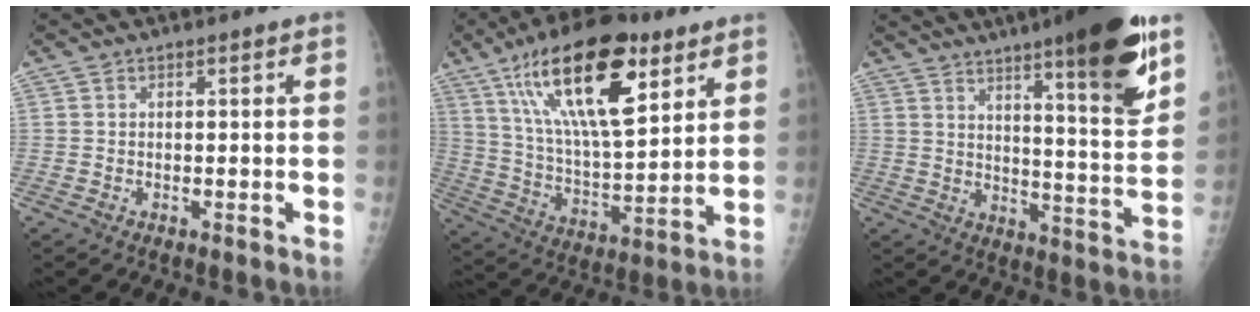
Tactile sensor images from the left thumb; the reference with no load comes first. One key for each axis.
{"total": 23.3, "fx": 11.7, "fy": 8.9, "fz": 18.0, "tx": -0.290, "ty": -0.038, "tz": 0.204}
{"total": 19.1, "fx": 11.5, "fy": 2.7, "fz": 15.1, "tx": -0.193, "ty": -0.063, "tz": 0.168}